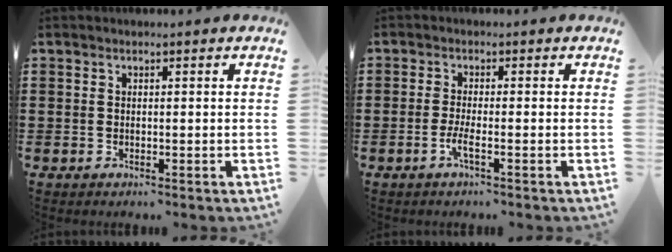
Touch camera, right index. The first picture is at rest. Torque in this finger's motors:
{"motor_torque": [1.44, 0.69, 0.23, 0.08]}